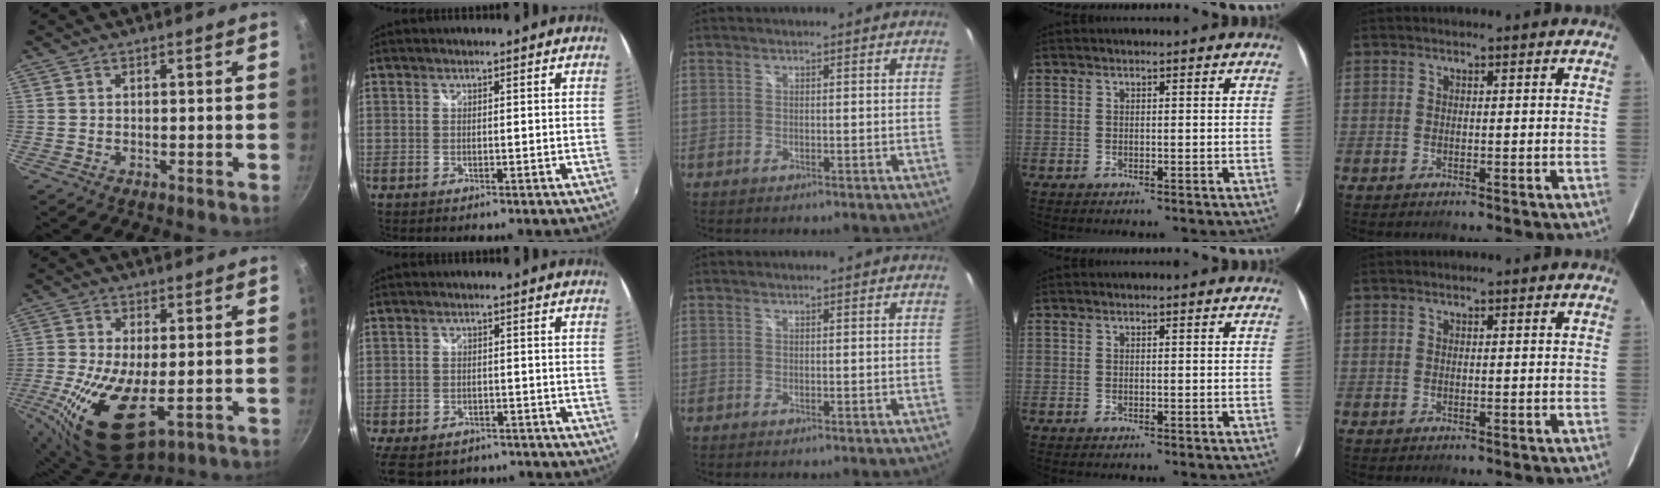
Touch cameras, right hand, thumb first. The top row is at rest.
{"thumb": {"total": 14.7, "force": [-2.8, 6.7, 12.8], "torque": [-0.256, -0.018, -0.044]}, "index": {"total": 13.3, "force": [-10.3, 6.5, 5.3], "torque": [-0.135, -0.024, -0.152]}}